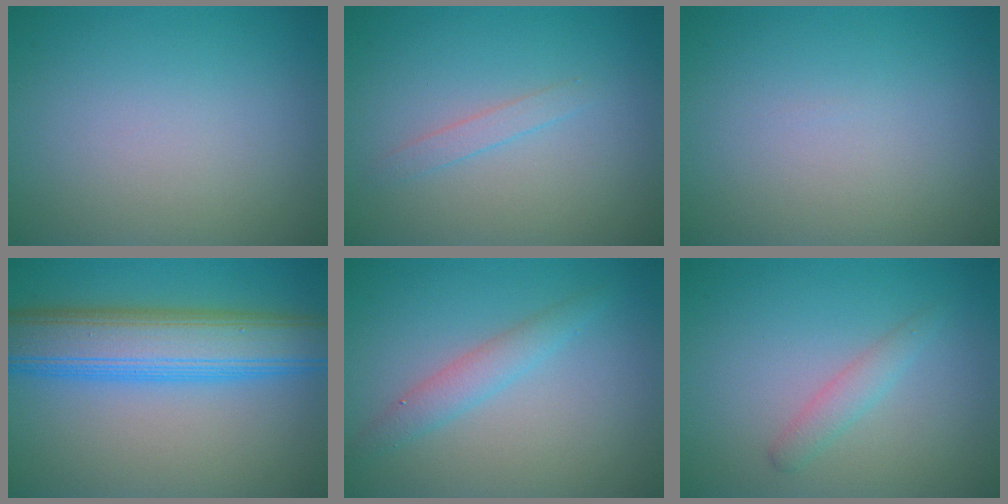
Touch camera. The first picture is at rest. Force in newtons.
{"total": 1.1, "press": 1.1, "slide": 0.1}
{"total": 0.0}
{"total": 8.7, "press": 8.7, "slide": 0.1}
{"total": 2.2, "press": 2.2, "slide": 0.0}
{"total": 1.6, "press": 1.6, "slide": 0.1}